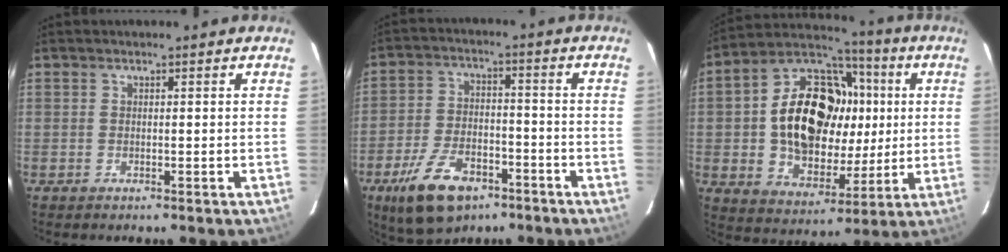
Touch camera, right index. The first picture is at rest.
{"total": 13.6, "force": [-8.2, 7.0, 8.3], "torque": [-0.180, -0.008, -0.137]}
{"total": 22.3, "force": [2.4, 15.5, 15.8], "torque": [-0.303, 0.045, 0.051]}